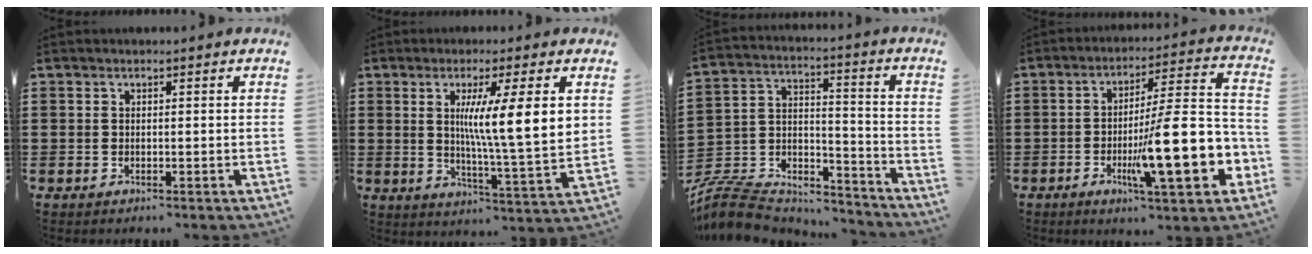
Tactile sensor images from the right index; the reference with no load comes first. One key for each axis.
{"total": 10.1, "fx": 3.2, "fy": 0.6, "fz": 9.5, "tx": -0.171, "ty": -0.014, "tz": 0.046}
{"total": 8.8, "fx": -8.3, "fy": 2.5, "fz": 1.8, "tx": -0.048, "ty": 0.013, "tz": -0.167}
{"total": 17.9, "fx": -5.0, "fy": 4.2, "fz": 16.7, "tx": -0.264, "ty": -0.012, "tz": -0.079}